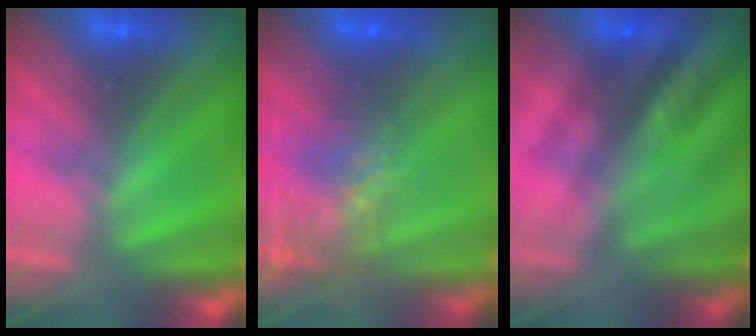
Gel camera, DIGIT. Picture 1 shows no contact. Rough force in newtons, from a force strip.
{"total": 10.3}
{"total": 2.4}